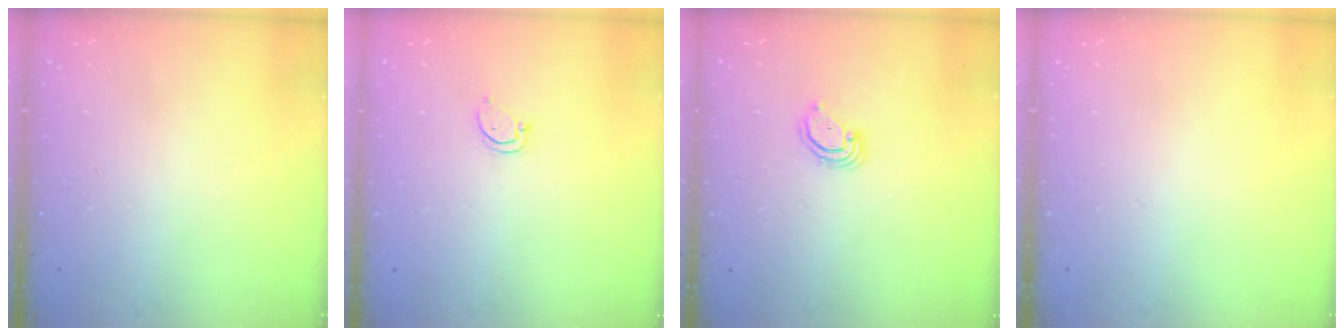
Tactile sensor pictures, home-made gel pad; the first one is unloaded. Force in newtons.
{"total": 2.6, "press": 2.6, "slide": 0.3}
{"total": 3.2, "press": 3.2, "slide": 0.3}
{"total": 0.0}